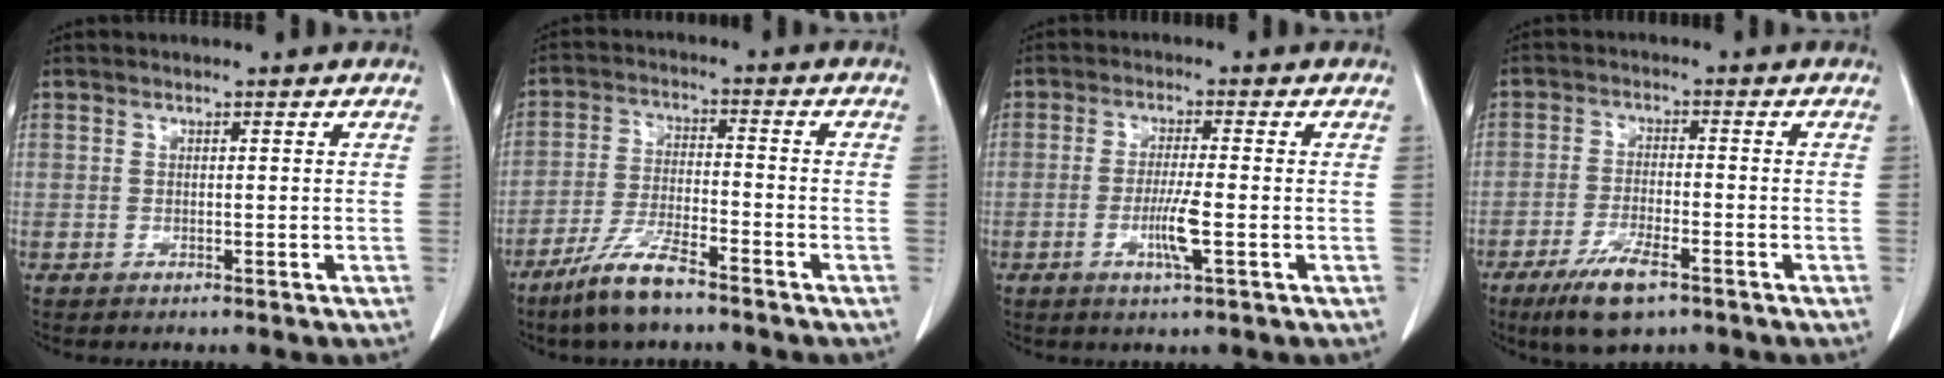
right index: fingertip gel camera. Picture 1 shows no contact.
{"total": 8.2, "force": [-6.1, 1.1, 5.3], "torque": [-0.111, -0.015, -0.118]}
{"total": 4.9, "force": [-1.5, -0.1, 4.7], "torque": [-0.090, -0.009, -0.029]}
{"total": 7.6, "force": [-4.8, 1.8, 5.7], "torque": [-0.112, -0.014, -0.081]}